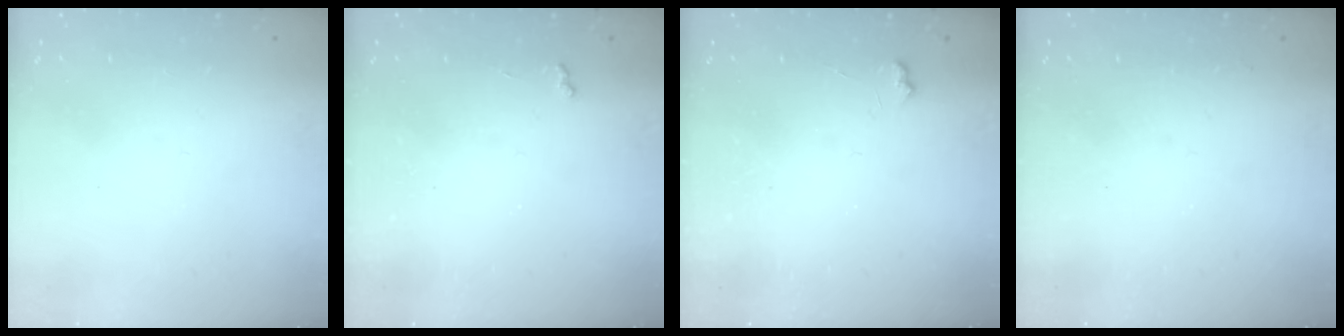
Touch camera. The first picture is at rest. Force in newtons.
{"total": 2.6, "press": 2.6, "slide": 0.4}
{"total": 3.2, "press": 3.2, "slide": 0.5}
{"total": 1.3, "press": 1.3, "slide": 0.3}